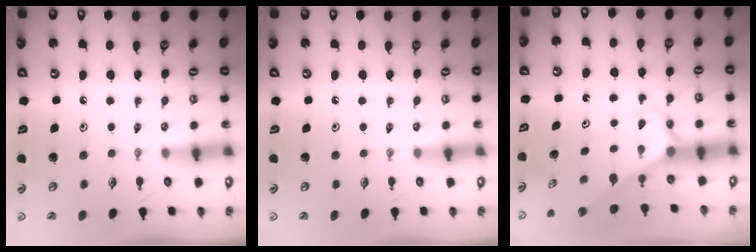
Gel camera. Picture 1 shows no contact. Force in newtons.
{"total": 0.0}
{"total": 2.7, "press": 2.7, "slide": 0.1}